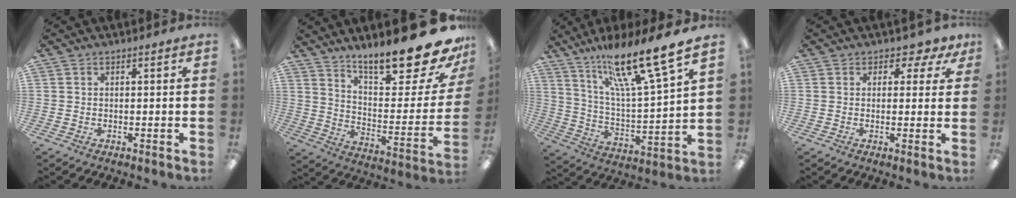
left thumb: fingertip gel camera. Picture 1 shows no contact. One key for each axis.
{"total": 21.7, "fx": 17.2, "fy": 5.0, "fz": 12.4, "tx": -0.163, "ty": -0.130, "tz": 0.275}
{"total": 19.2, "fx": 15.4, "fy": 2.4, "fz": 11.2, "tx": -0.198, "ty": -0.101, "tz": 0.251}
{"total": 3.1, "fx": 1.6, "fy": 2.4, "fz": 1.1, "tx": -0.001, "ty": -0.006, "tz": 0.026}